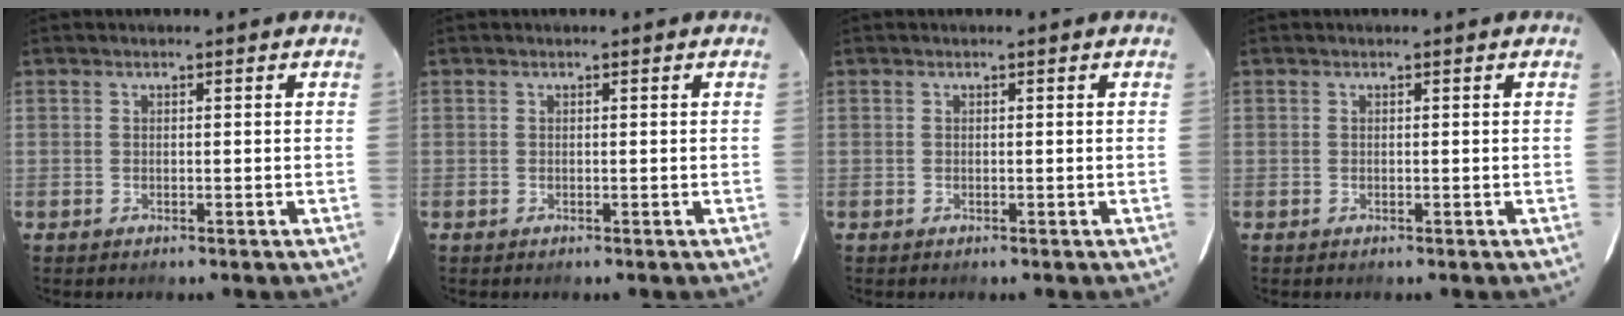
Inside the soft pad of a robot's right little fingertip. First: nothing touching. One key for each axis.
{"total": 0.0}
{"total": 0.0}
{"total": 0.0}